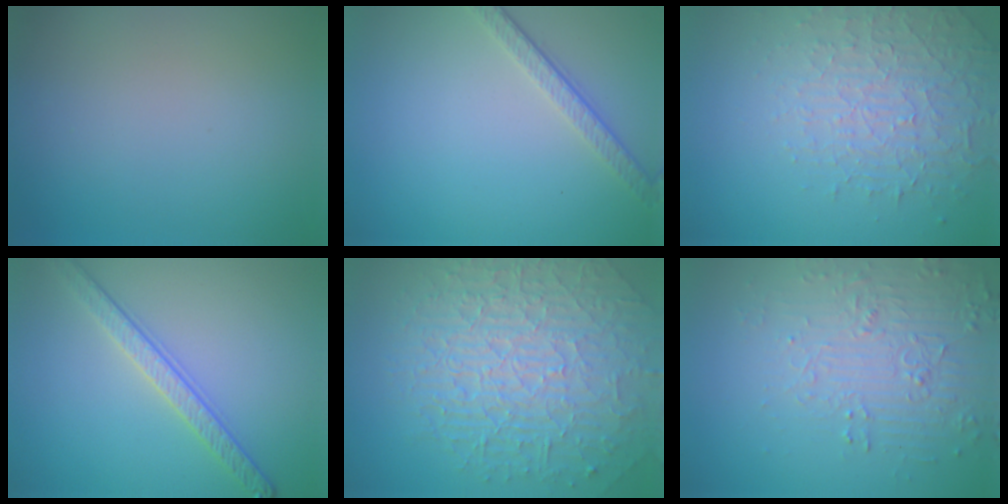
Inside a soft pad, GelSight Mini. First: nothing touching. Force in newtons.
{"total": 3.1, "press": 2.3, "slide": 2.1}
{"total": 4.6, "press": 3.1, "slide": 3.3}
{"total": 3.3, "press": 2.9, "slide": 1.5}
{"total": 10.1, "press": 6.5, "slide": 7.7}
{"total": 4.5, "press": 3.9, "slide": 2.2}